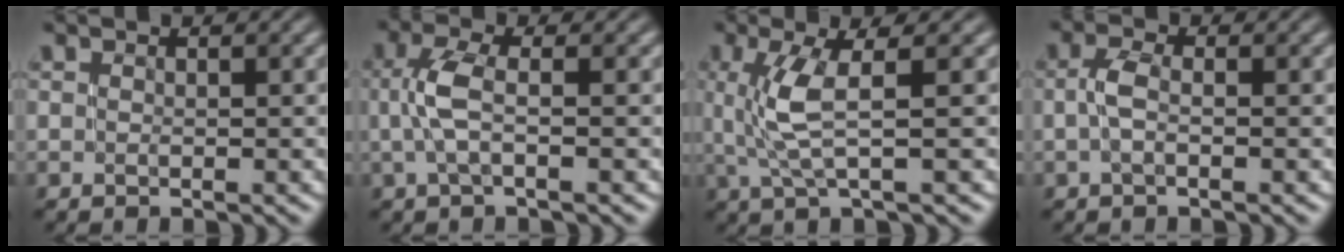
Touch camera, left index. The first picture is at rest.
{"total": 2.8, "force": [0.0, 0.7, 2.7], "torque": [-0.061, 0.012, -0.005]}
{"total": 4.0, "force": [0.8, 0.9, 3.8], "torque": [-0.092, 0.008, 0.020]}
{"total": 1.8, "force": [-0.2, 0.7, 1.6], "torque": [-0.039, 0.011, -0.008]}